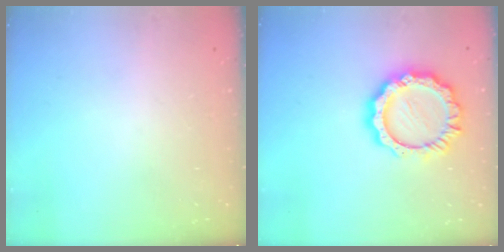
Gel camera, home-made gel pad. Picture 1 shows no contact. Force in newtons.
{"total": 13.9, "press": 13.9, "slide": 1.3}